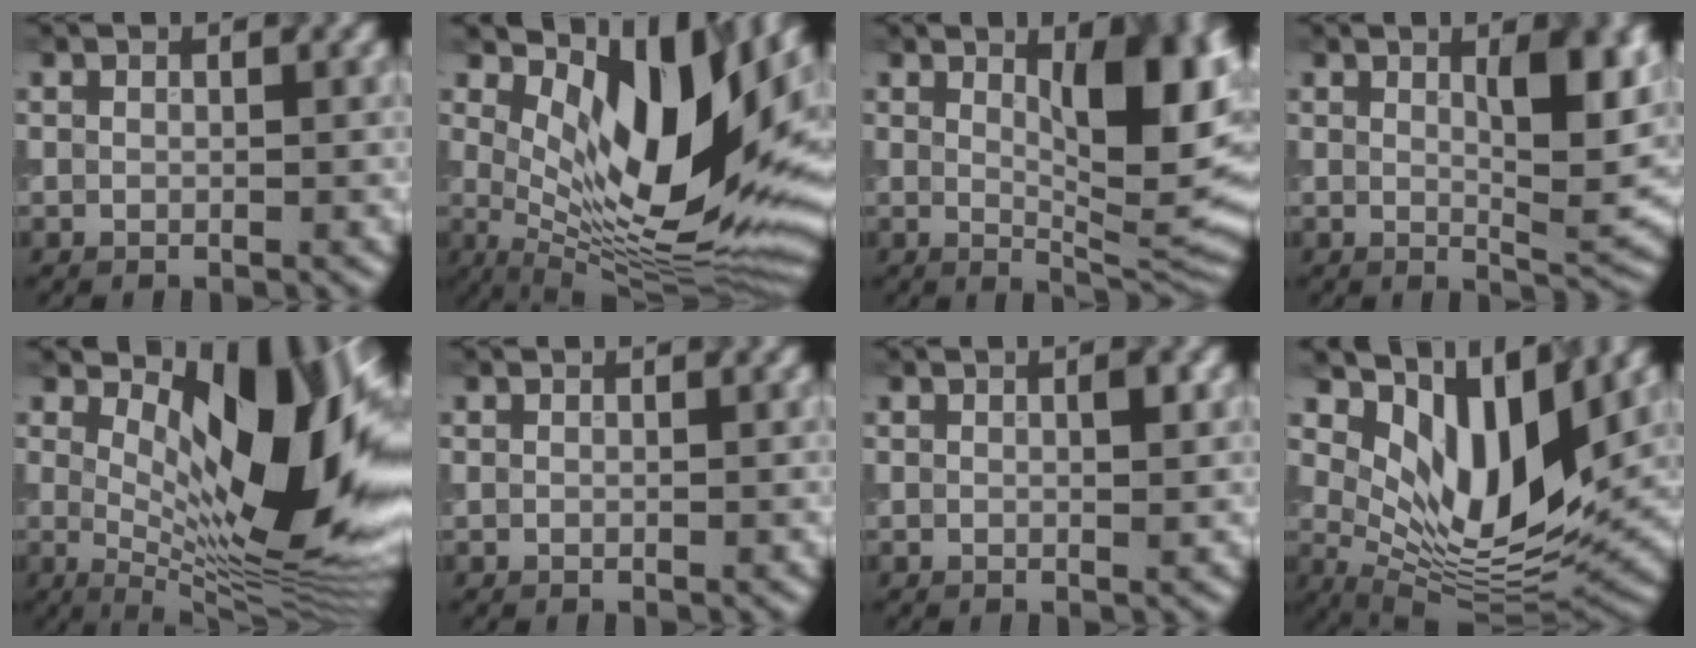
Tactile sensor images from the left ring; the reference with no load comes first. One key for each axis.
{"total": 14.0, "fx": 4.6, "fy": 5.3, "fz": 12.1, "tx": -0.185, "ty": -0.011, "tz": 0.084}
{"total": 9.3, "fx": 2.3, "fy": 2.9, "fz": 8.5, "tx": -0.118, "ty": -0.006, "tz": 0.042}
{"total": 5.7, "fx": 1.7, "fy": 1.5, "fz": 5.2, "tx": -0.074, "ty": -0.006, "tz": 0.029}
{"total": 13.4, "fx": 3.3, "fy": 5.3, "fz": 11.8, "tx": -0.154, "ty": -0.002, "tz": 0.053}
{"total": 0.0}
{"total": 1.2, "fx": 0.3, "fy": 0.3, "fz": 1.1, "tx": -0.018, "ty": -0.001, "tz": 0.004}
{"total": 10.1, "fx": 4.5, "fy": 4.1, "fz": 8.1, "tx": -0.135, "ty": -0.018, "tz": 0.087}